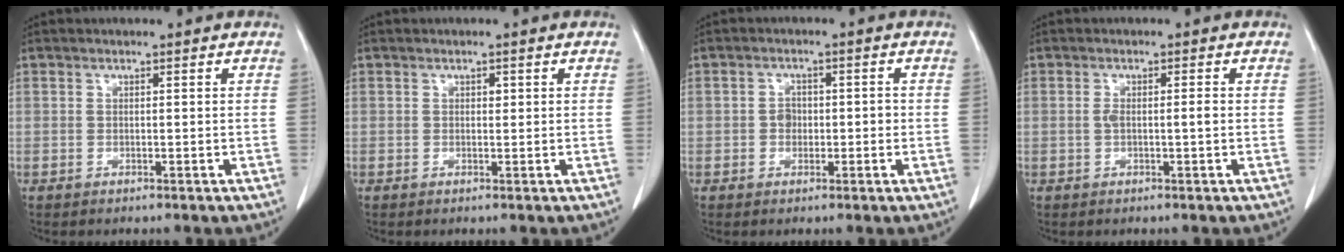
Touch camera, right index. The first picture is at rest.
{"total": 0.6, "force": [0.2, 0.4, 0.4], "torque": [-0.006, 0.000, 0.003]}
{"total": 2.5, "force": [-0.5, 1.9, 1.4], "torque": [-0.019, 0.011, -0.007]}
{"total": 2.0, "force": [-0.2, 0.3, 1.9], "torque": [-0.038, 0.002, -0.003]}